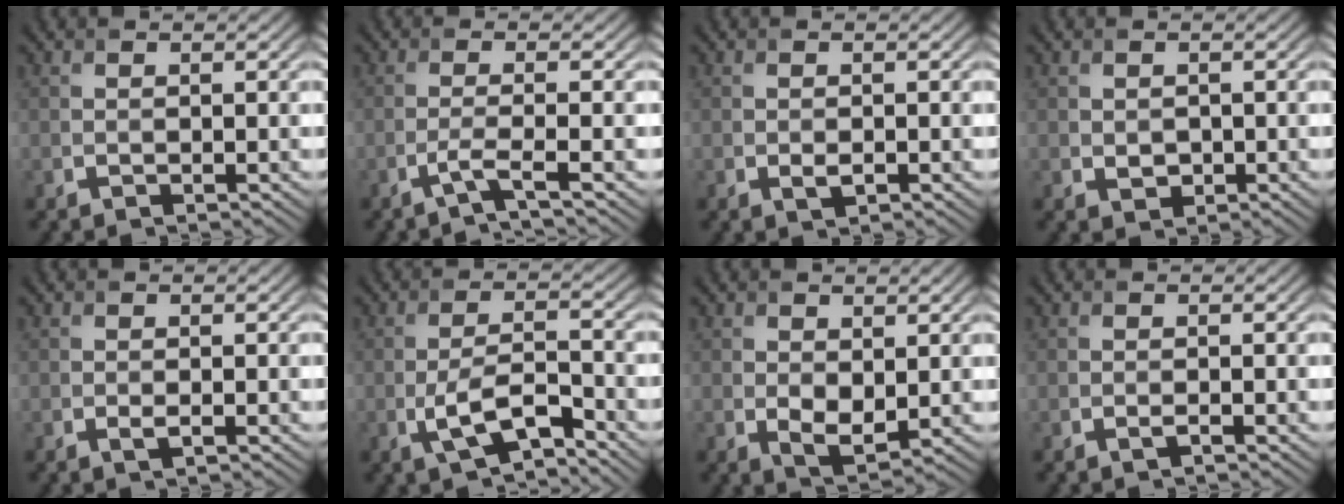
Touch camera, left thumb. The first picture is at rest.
{"total": 2.5, "force": [-1.4, 0.1, 2.1], "torque": [-0.033, 0.008, -0.046]}
{"total": 1.3, "force": [-0.5, 0.7, 0.9], "torque": [-0.018, -0.003, -0.008]}
{"total": 1.2, "force": [-0.1, 1.0, 0.6], "torque": [-0.015, -0.007, 0.002]}
{"total": 0.9, "force": [-0.4, 0.3, 0.7], "torque": [-0.017, -0.004, -0.005]}
{"total": 6.1, "force": [-3.0, 2.2, 4.8], "torque": [-0.104, -0.001, -0.060]}
{"total": 3.3, "force": [0.3, 2.0, 2.6], "torque": [-0.054, -0.010, 0.012]}
{"total": 0.7, "force": [-0.4, 0.1, 0.5], "torque": [-0.011, -0.001, -0.007]}